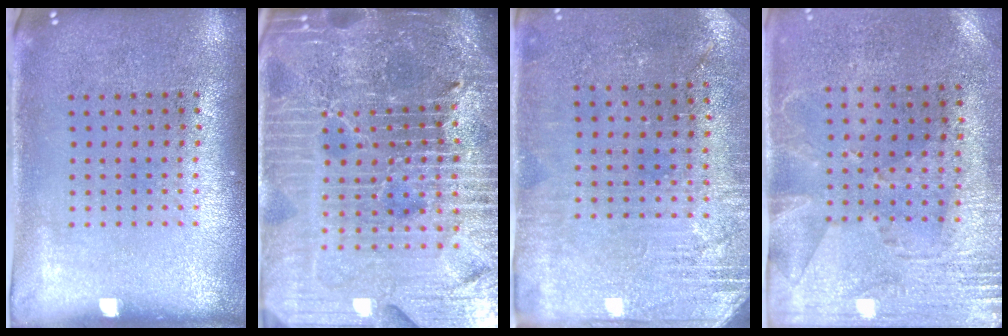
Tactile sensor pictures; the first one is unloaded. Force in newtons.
{"total": 7.3, "press": 6.3, "slide": 3.7}
{"total": 2.8, "press": 2.6, "slide": 1.0}
{"total": 2.8, "press": 2.3, "slide": 1.5}